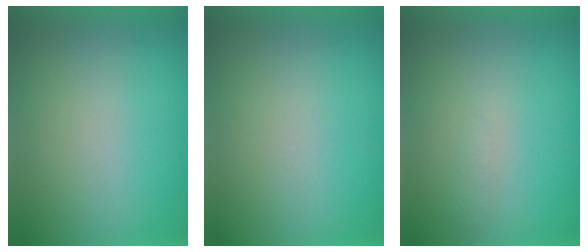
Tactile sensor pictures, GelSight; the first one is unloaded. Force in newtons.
{"total": 0.0}
{"total": 1.2}